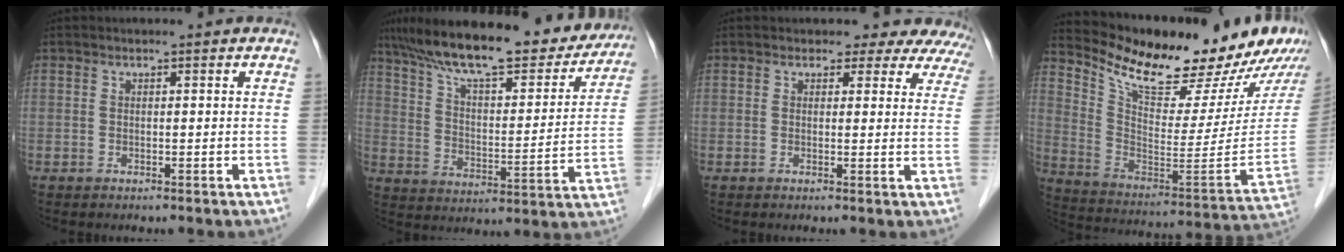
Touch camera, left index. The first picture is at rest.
{"total": 25.5, "force": [21.5, 5.9, 12.4], "torque": [-0.204, 0.009, 0.305]}
{"total": 8.4, "force": [7.8, 3.2, 0.7], "torque": [0.029, -0.007, 0.053]}
{"total": 22.8, "force": [19.1, 4.6, 11.5], "torque": [-0.188, -0.051, 0.285]}